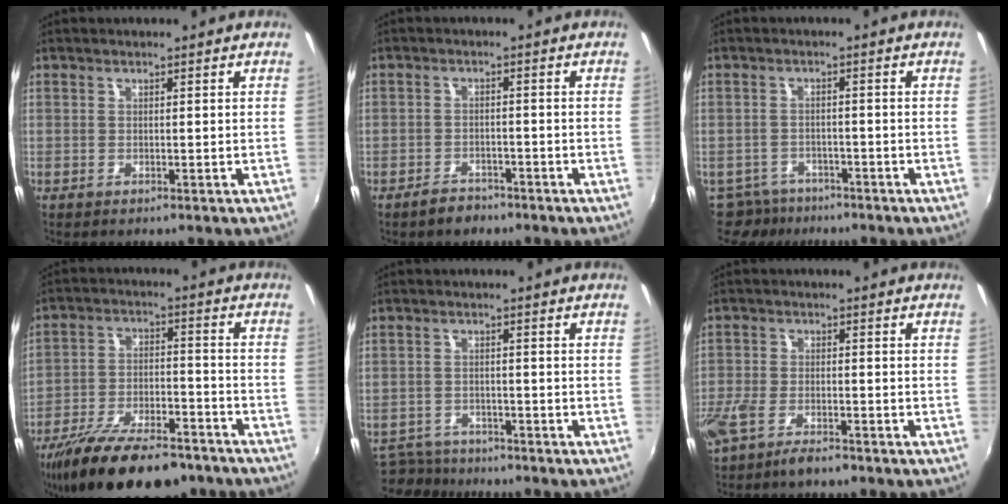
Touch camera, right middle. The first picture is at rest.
{"total": 3.7, "force": [-3.0, 1.9, 1.1], "torque": [-0.033, 0.005, -0.045]}
{"total": 6.8, "force": [-5.6, 3.7, 1.0], "torque": [-0.037, -0.005, -0.090]}
{"total": 21.1, "force": [-16.1, 7.4, 11.4], "torque": [-0.219, -0.030, -0.249]}
{"total": 6.6, "force": [-6.1, 2.6, 0.9], "torque": [-0.037, -0.006, -0.102]}
{"total": 8.8, "force": [-6.1, 3.6, 5.2], "torque": [-0.133, -0.024, -0.116]}